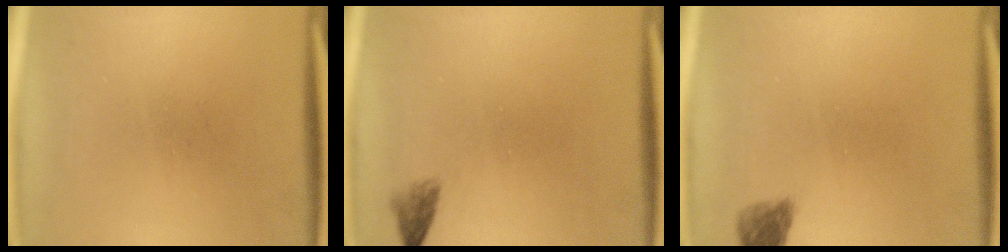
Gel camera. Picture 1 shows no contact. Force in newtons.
{"total": 1.5}
{"total": 2.4}